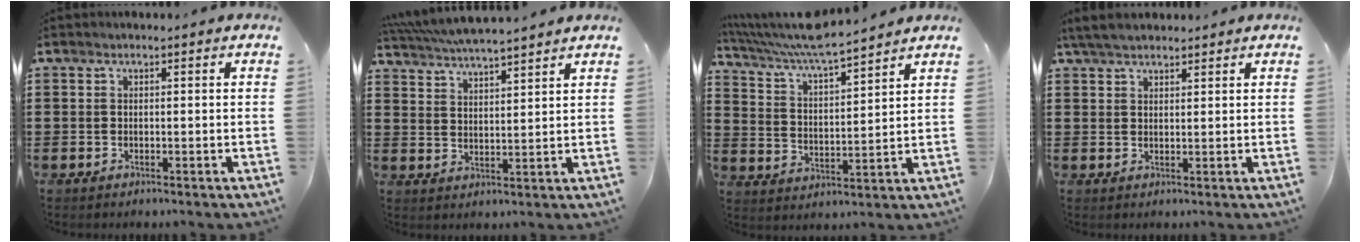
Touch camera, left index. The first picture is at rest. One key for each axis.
{"total": 4.8, "fx": 4.7, "fy": -0.2, "fz": 1.1, "tx": -0.039, "ty": -0.024, "tz": 0.082}
{"total": 7.1, "fx": 6.4, "fy": 0.0, "fz": 3.1, "tx": -0.084, "ty": -0.033, "tz": 0.109}
{"total": 3.8, "fx": 3.3, "fy": 1.1, "fz": 1.7, "tx": -0.041, "ty": 0.002, "tz": 0.062}